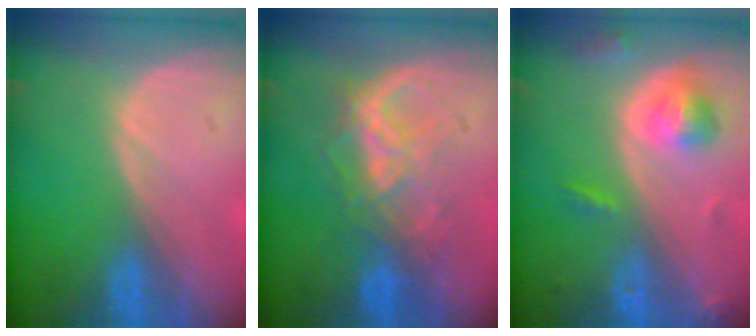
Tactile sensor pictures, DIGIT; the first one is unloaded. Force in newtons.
{"total": 6.7, "press": 6.7, "slide": 0.4}
{"total": 5.4, "press": 5.0, "slide": 2.1}